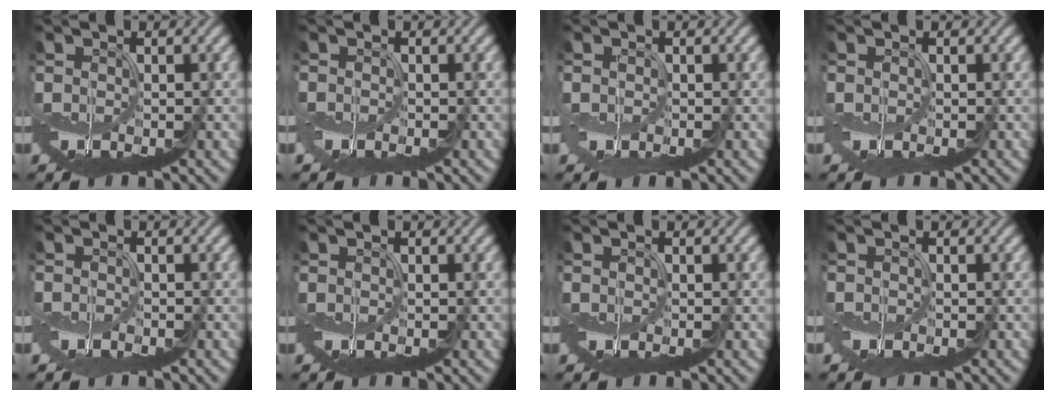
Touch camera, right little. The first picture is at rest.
{"total": 1.4, "force": [-0.9, 0.9, 0.4], "torque": [-0.008, -0.008, -0.019]}
{"total": 1.5, "force": [0.1, 1.4, 0.4], "torque": [-0.009, -0.002, 0.002]}
{"total": 0.7, "force": [-0.1, 0.7, 0.1], "torque": [-0.007, -0.002, -0.001]}
{"total": 1.1, "force": [-0.9, 0.6, 0.3], "torque": [-0.004, -0.006, -0.019]}
{"total": 0.0}
{"total": 0.5, "force": [-0.1, 0.5, 0.0], "torque": [-0.005, -0.001, 0.001]}
{"total": 1.0, "force": [-0.7, 0.6, 0.3], "torque": [-0.007, -0.008, -0.017]}